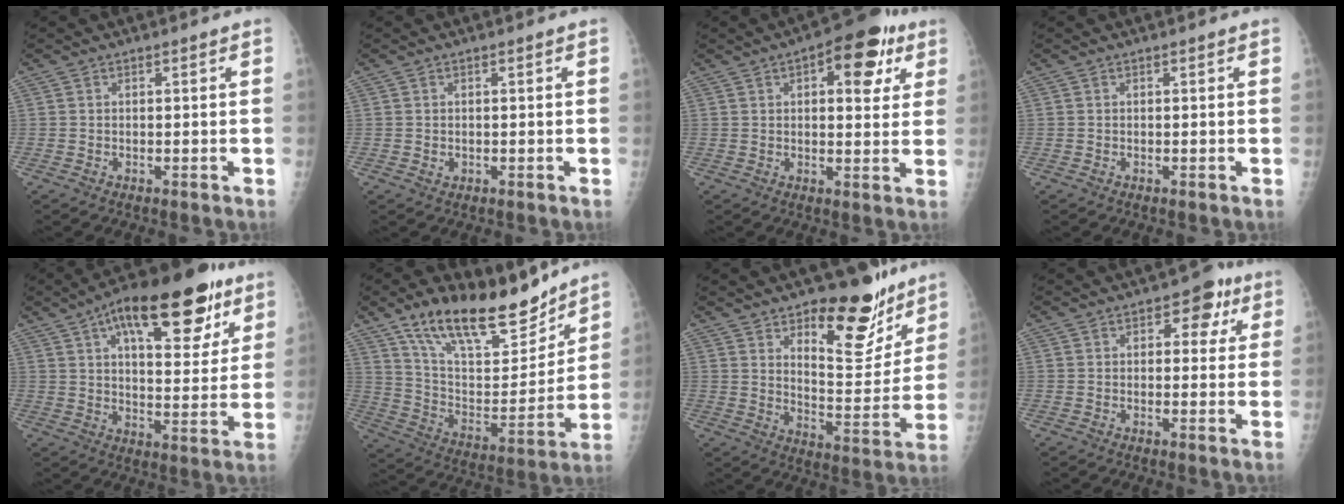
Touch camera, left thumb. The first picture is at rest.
{"total": 1.0, "force": [0.0, 0.9, 0.5], "torque": [-0.008, -0.001, 0.003]}
{"total": 12.4, "force": [5.4, 5.7, 9.6], "torque": [-0.085, -0.004, 0.063]}
{"total": 0.0}
{"total": 23.4, "force": [12.2, 9.7, 17.4], "torque": [-0.225, -0.011, 0.182]}
{"total": 23.6, "force": [17.0, 9.0, 13.7], "torque": [-0.190, -0.069, 0.292]}
{"total": 19.0, "force": [12.1, 8.1, 12.1], "torque": [-0.107, -0.092, 0.182]}
{"total": 6.4, "force": [2.7, 4.1, 4.2], "torque": [-0.010, -0.004, 0.026]}